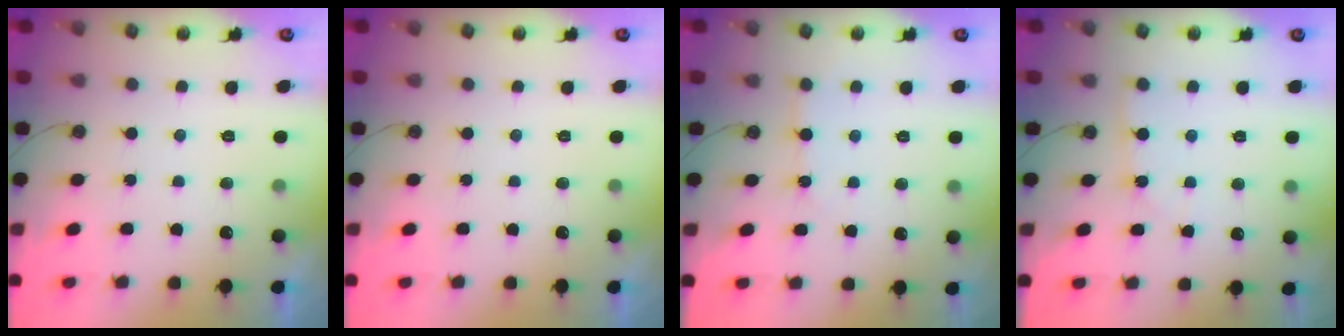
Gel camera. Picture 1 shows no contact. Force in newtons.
{"total": 0.0}
{"total": 3.6, "press": 3.6, "slide": 0.3}
{"total": 2.2, "press": 2.2, "slide": 0.2}